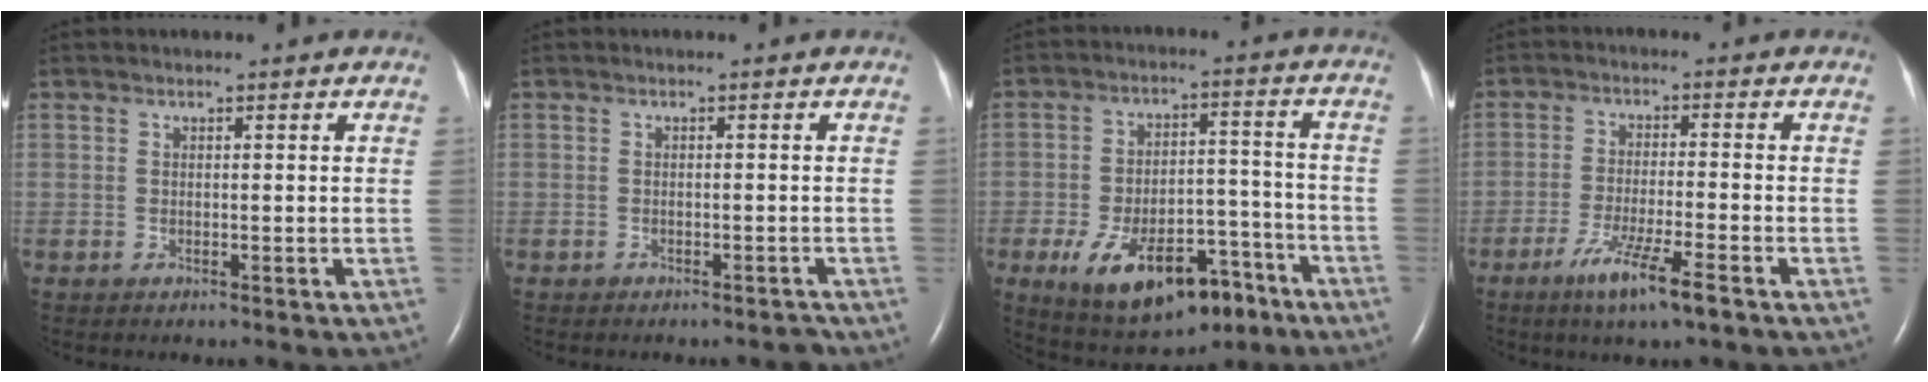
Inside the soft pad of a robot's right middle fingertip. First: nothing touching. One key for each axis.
{"total": 1.2, "fx": -1.0, "fy": 0.6, "fz": 0.0, "tx": 0.006, "ty": 0.003, "tz": -0.016}
{"total": 15.5, "fx": -8.8, "fy": 7.3, "fz": 10.4, "tx": -0.164, "ty": 0.014, "tz": -0.126}
{"total": 7.5, "fx": -4.5, "fy": 0.1, "fz": 6.0, "tx": -0.114, "ty": -0.016, "tz": -0.081}